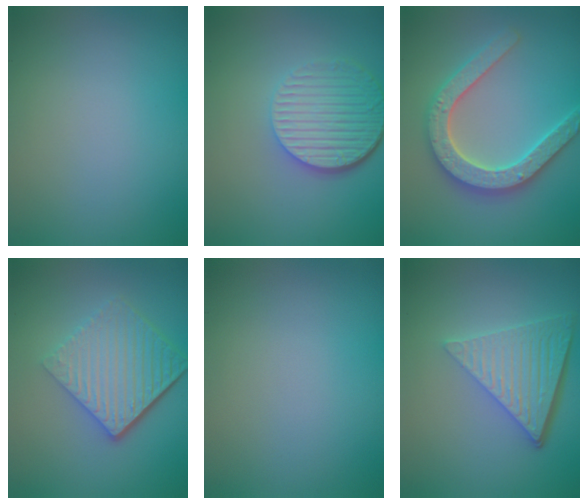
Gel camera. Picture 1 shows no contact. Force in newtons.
{"total": 5.9, "press": 4.2, "slide": 4.1}
{"total": 5.3, "press": 5.2, "slide": 1.0}
{"total": 6.5, "press": 4.3, "slide": 4.8}
{"total": 0.0}
{"total": 6.5, "press": 4.4, "slide": 4.8}